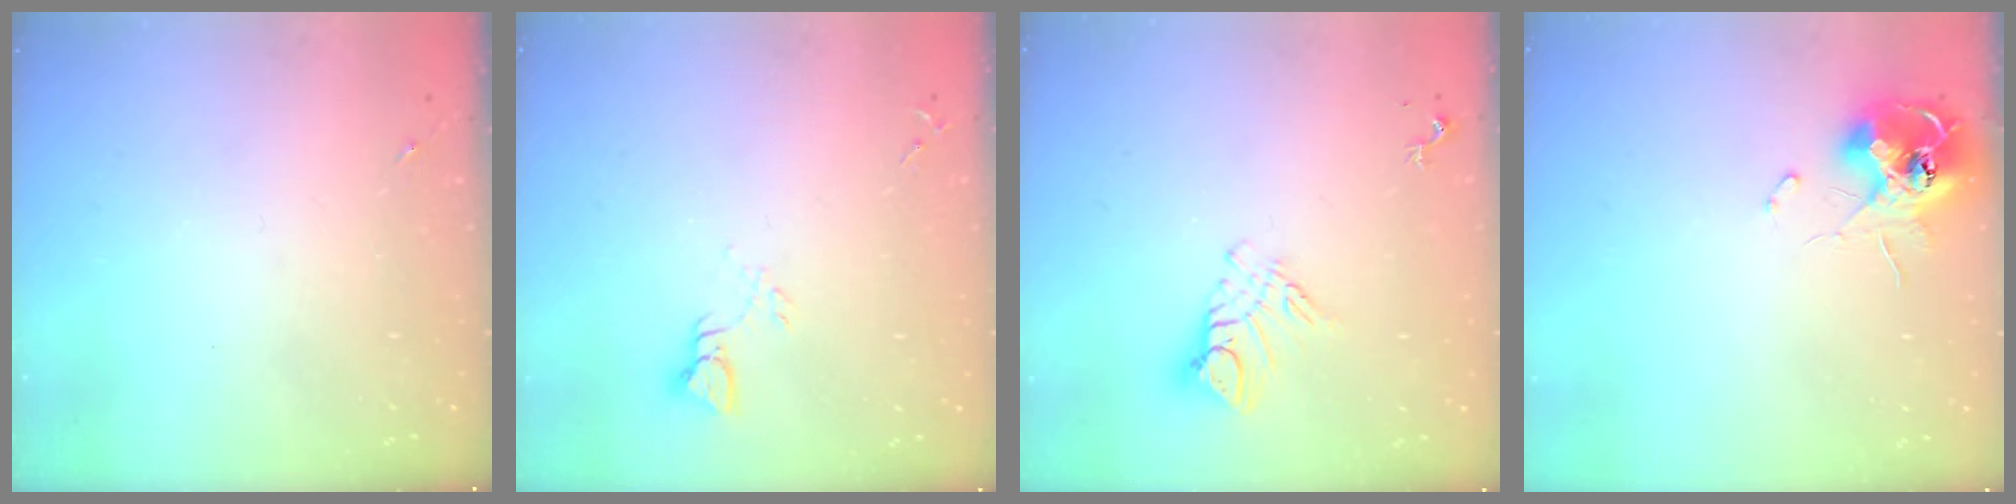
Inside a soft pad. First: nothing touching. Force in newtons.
{"total": 3.5, "press": 3.4, "slide": 0.3}
{"total": 10.2, "press": 10.1, "slide": 0.8}
{"total": 11.6, "press": 11.6, "slide": 1.1}